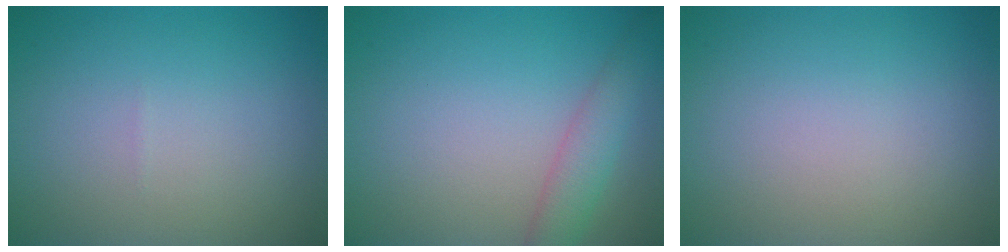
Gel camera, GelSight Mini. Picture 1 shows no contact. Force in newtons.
{"total": 3.0, "press": 3.0, "slide": 0.1}
{"total": 0.0}